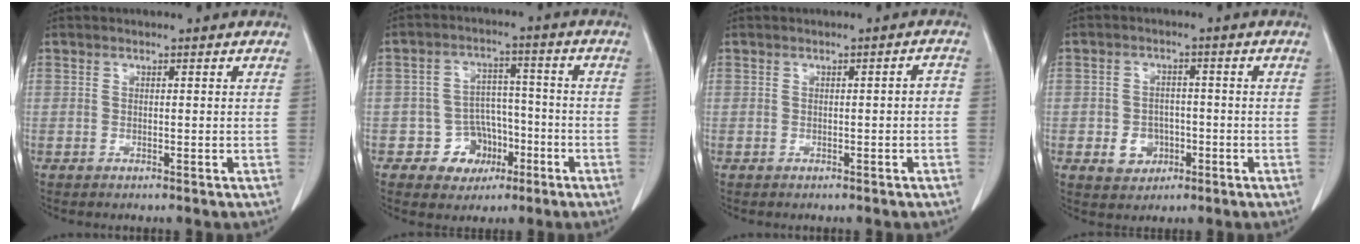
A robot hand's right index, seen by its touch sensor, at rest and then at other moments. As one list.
[{"total": 6.9, "force": [-2.8, 6.1, 1.4], "torque": [-0.007, 0.021, -0.033]}, {"total": 1.4, "force": [-0.4, 0.4, 1.3], "torque": [-0.012, 0.003, -0.005]}, {"total": 4.5, "force": [-1.3, 3.9, 1.7], "torque": [-0.021, 0.008, -0.009]}]